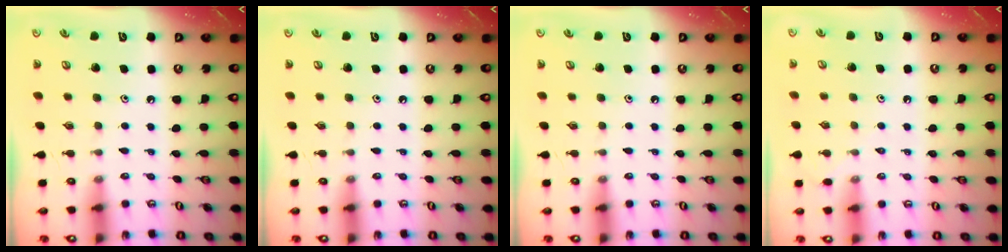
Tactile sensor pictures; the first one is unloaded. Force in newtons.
{"total": 0.0}
{"total": 0.0}
{"total": 2.9, "press": 2.9, "slide": 0.6}